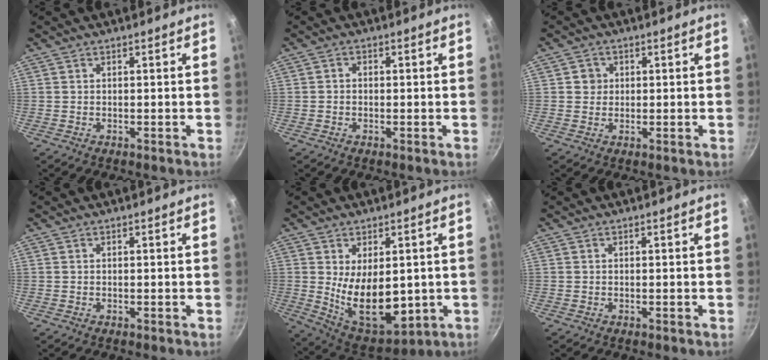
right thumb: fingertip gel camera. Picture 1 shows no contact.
{"total": 1.3, "force": [-0.3, 1.0, 0.7], "torque": [-0.014, 0.007, -0.007]}
{"total": 2.6, "force": [0.5, 2.5, 0.6], "torque": [0.005, 0.005, 0.004]}
{"total": 0.0}
{"total": 14.8, "force": [-0.4, 8.6, 12.0], "torque": [-0.157, -0.033, 0.025]}
{"total": 0.0}